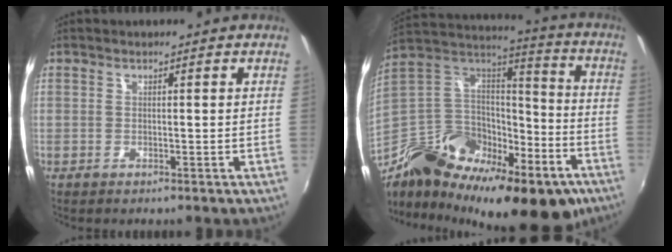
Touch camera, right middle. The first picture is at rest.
{"total": 30.6, "force": [-18.2, 15.4, 19.2], "torque": [-0.336, 0.001, -0.272]}